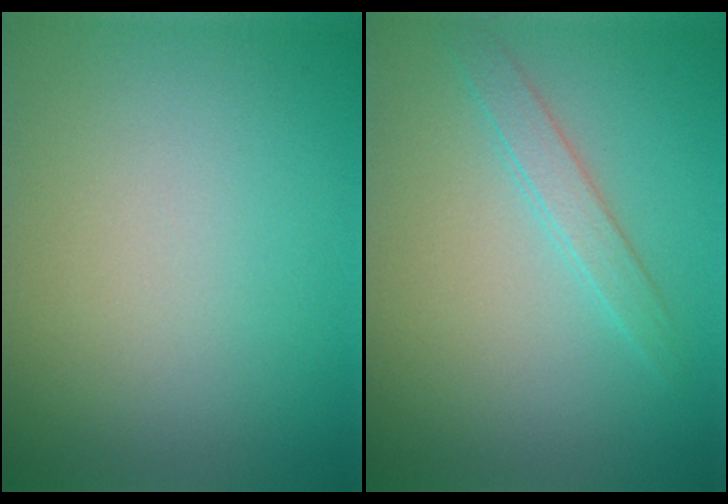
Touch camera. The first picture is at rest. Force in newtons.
{"total": 1.8, "press": 1.8, "slide": 0.0}